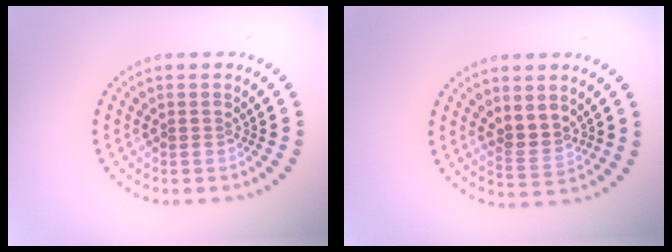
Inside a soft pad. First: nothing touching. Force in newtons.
{"total": 2.9, "press": 2.7, "slide": 1.2}